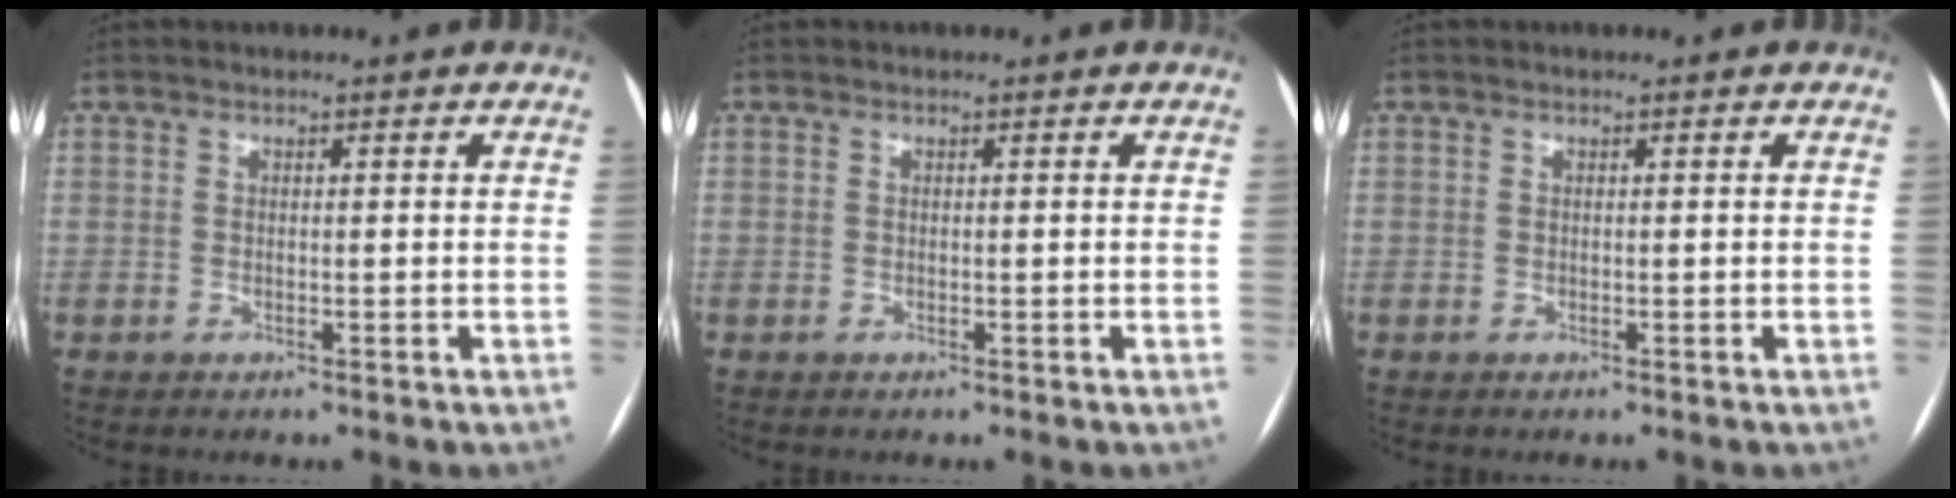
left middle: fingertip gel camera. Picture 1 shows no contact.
{"total": 0.0}
{"total": 0.0}